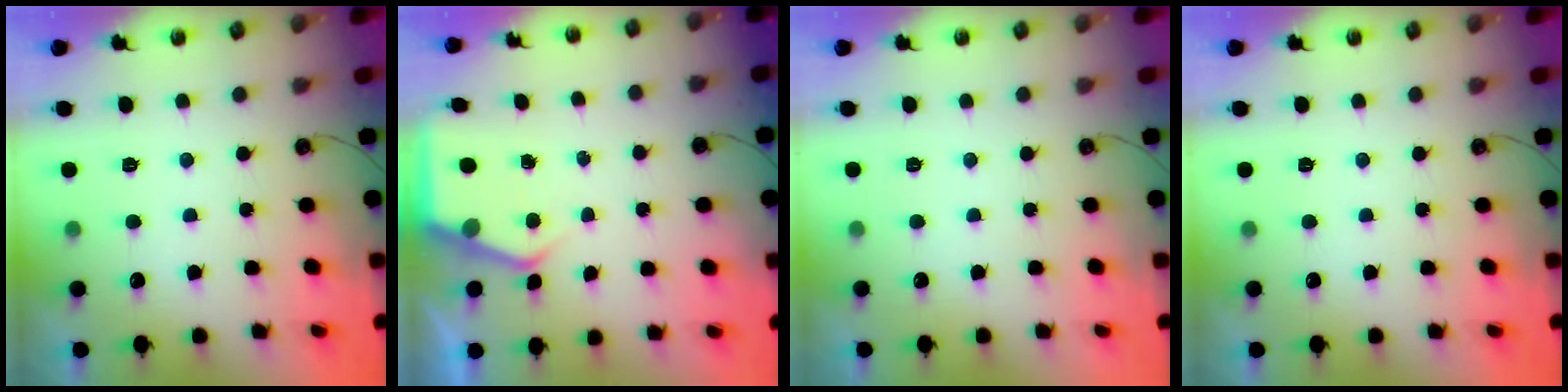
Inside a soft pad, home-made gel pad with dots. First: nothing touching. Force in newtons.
{"total": 4.7, "press": 4.7, "slide": 0.4}
{"total": 0.0}
{"total": 0.0}